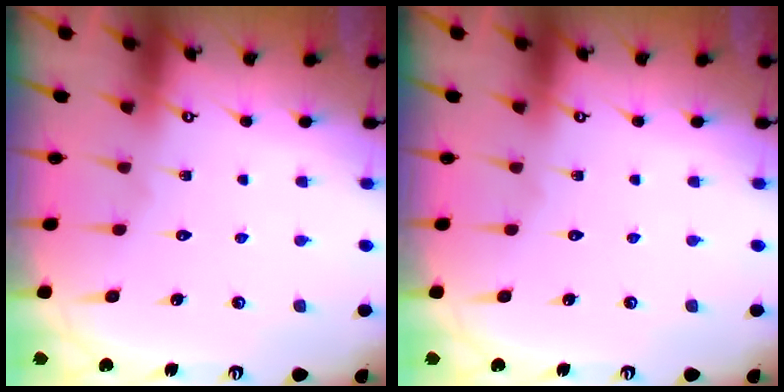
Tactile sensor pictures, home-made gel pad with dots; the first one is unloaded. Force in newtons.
{"total": 0.0}